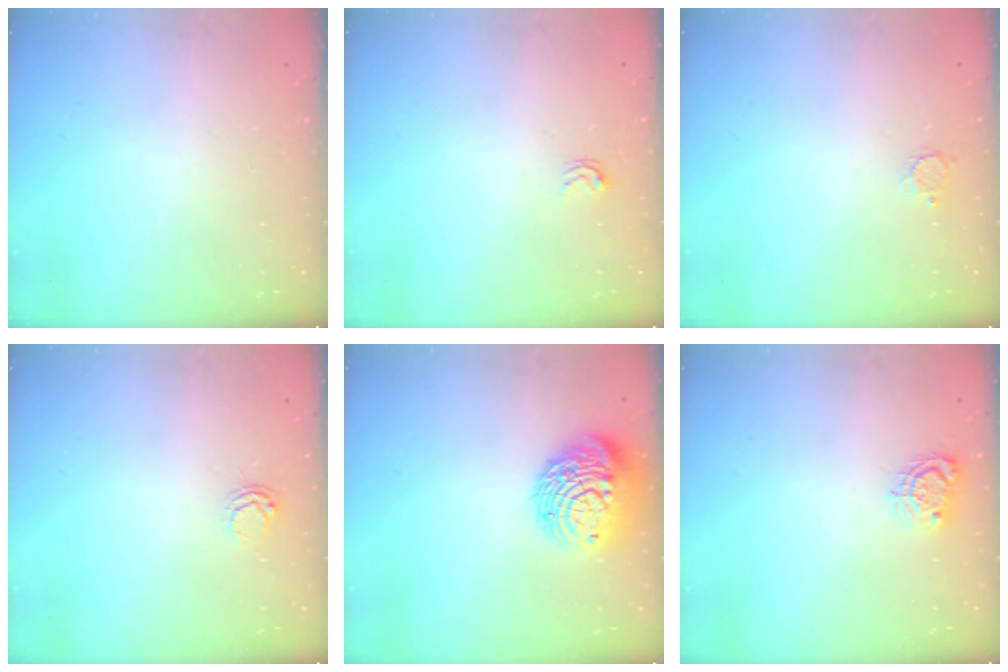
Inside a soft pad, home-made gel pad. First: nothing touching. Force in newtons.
{"total": 2.9, "press": 2.8, "slide": 0.4}
{"total": 2.4, "press": 2.4, "slide": 0.3}
{"total": 4.2, "press": 4.2, "slide": 0.5}
{"total": 12.8, "press": 12.7, "slide": 1.9}
{"total": 6.0, "press": 6.0, "slide": 0.4}